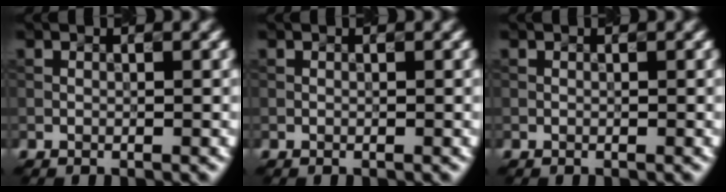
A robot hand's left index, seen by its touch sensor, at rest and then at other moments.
{"total": 0.0}
{"total": 0.0}